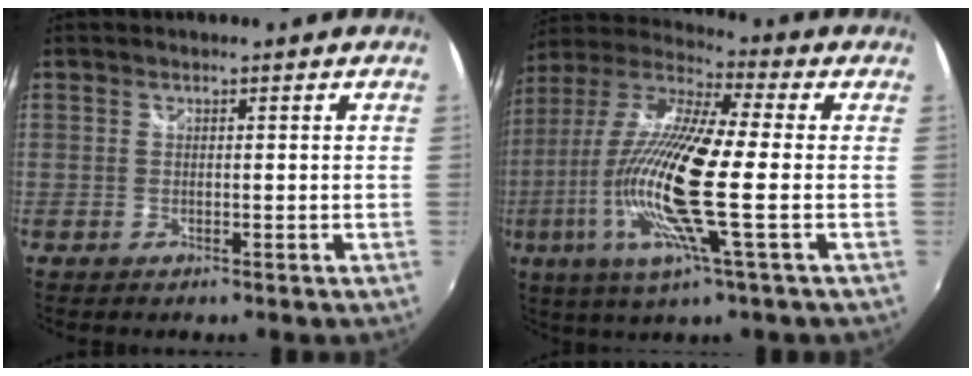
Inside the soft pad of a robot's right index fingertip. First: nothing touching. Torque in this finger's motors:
{"motor_torque": [2.14, 0.00, 1.05, 0.21]}